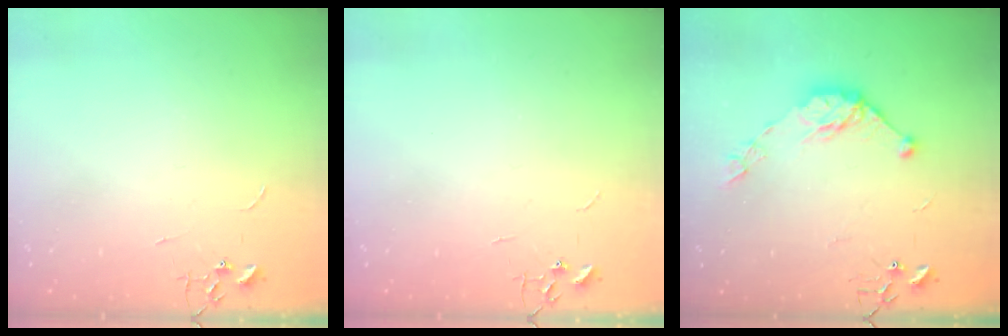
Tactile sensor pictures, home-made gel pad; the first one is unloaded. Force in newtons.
{"total": 0.0}
{"total": 11.2, "press": 11.2, "slide": 0.7}